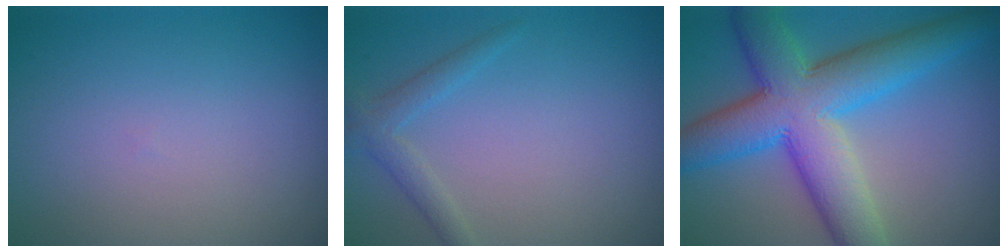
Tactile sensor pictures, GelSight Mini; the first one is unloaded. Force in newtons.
{"total": 1.9, "press": 1.9, "slide": 0.2}
{"total": 10.5, "press": 10.5, "slide": 0.4}